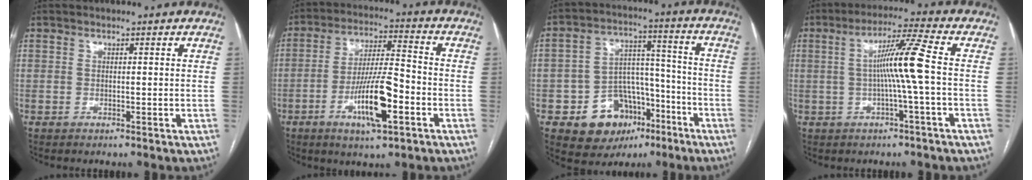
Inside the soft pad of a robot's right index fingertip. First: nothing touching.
{"total": 11.8, "force": [-4.4, 1.9, 10.8], "torque": [-0.199, -0.004, -0.076]}
{"total": 12.6, "force": [-6.4, 9.1, 6.0], "torque": [-0.086, 0.038, -0.088]}
{"total": 8.1, "force": [-0.3, -1.5, 7.9], "torque": [-0.144, 0.011, -0.002]}